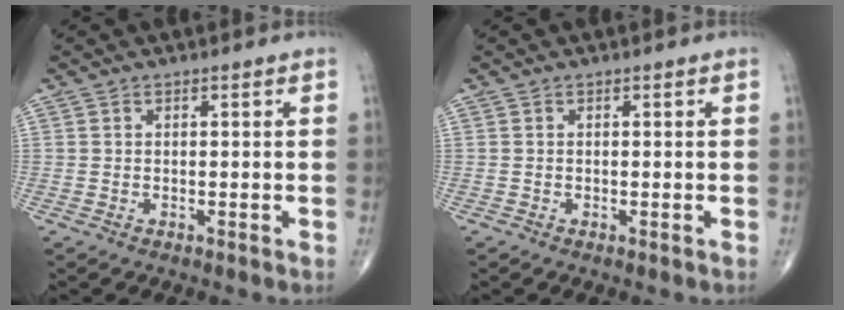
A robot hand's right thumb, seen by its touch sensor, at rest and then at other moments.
{"total": 0.0}